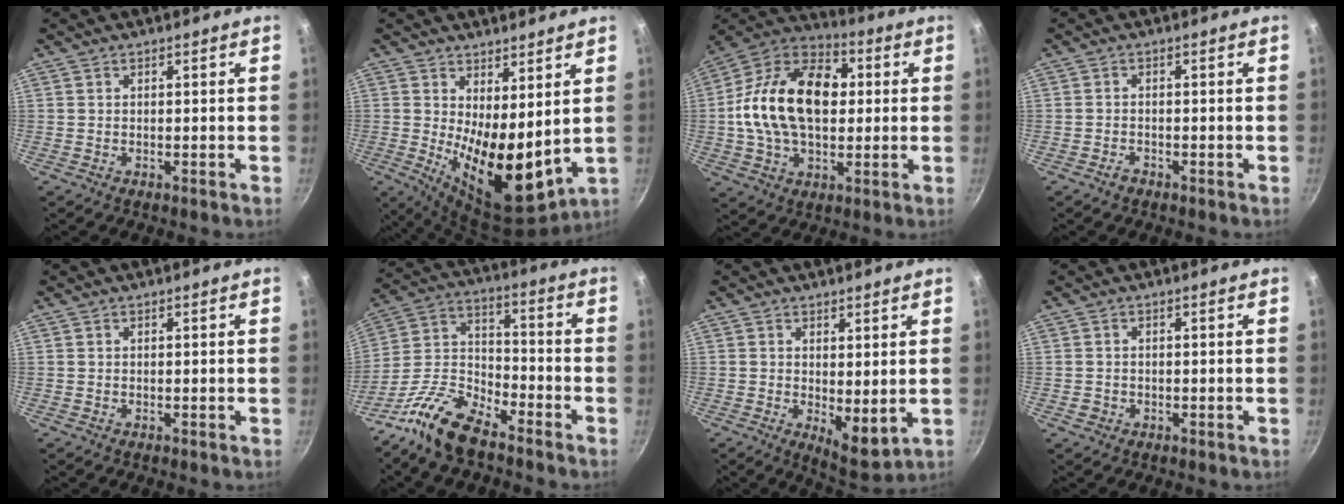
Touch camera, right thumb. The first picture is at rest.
{"total": 13.8, "force": [2.1, 6.1, 12.2], "torque": [-0.166, -0.046, 0.048]}
{"total": 21.8, "force": [1.7, 14.4, 16.3], "torque": [-0.260, 0.030, 0.012]}
{"total": 1.4, "force": [-1.1, 0.8, 0.5], "torque": [-0.009, 0.011, -0.021]}
{"total": 0.0}
{"total": 14.0, "force": [-10.0, 6.1, 7.7], "torque": [-0.145, 0.085, -0.208]}
{"total": 6.4, "force": [0.6, 2.9, 5.7], "torque": [-0.070, -0.027, 0.015]}
{"total": 1.7, "force": [-0.5, 1.4, 0.7], "torque": [-0.011, 0.002, -0.007]}